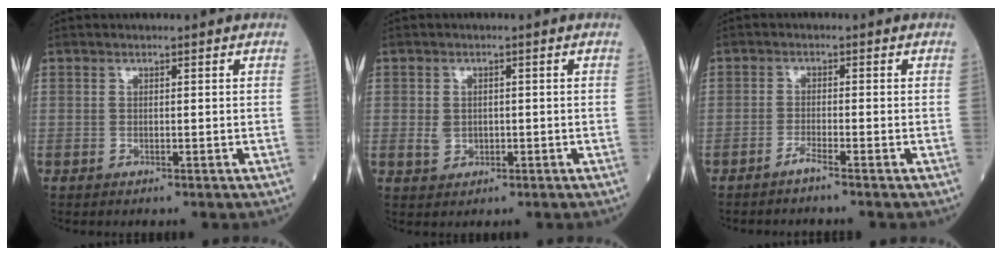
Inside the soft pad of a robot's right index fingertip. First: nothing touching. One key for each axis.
{"total": 2.3, "fx": -0.2, "fy": 1.9, "fz": 1.2, "tx": -0.022, "ty": 0.000, "tz": 0.003}
{"total": 1.7, "fx": -1.4, "fy": -0.5, "fz": 0.8, "tx": -0.017, "ty": 0.001, "tz": -0.031}